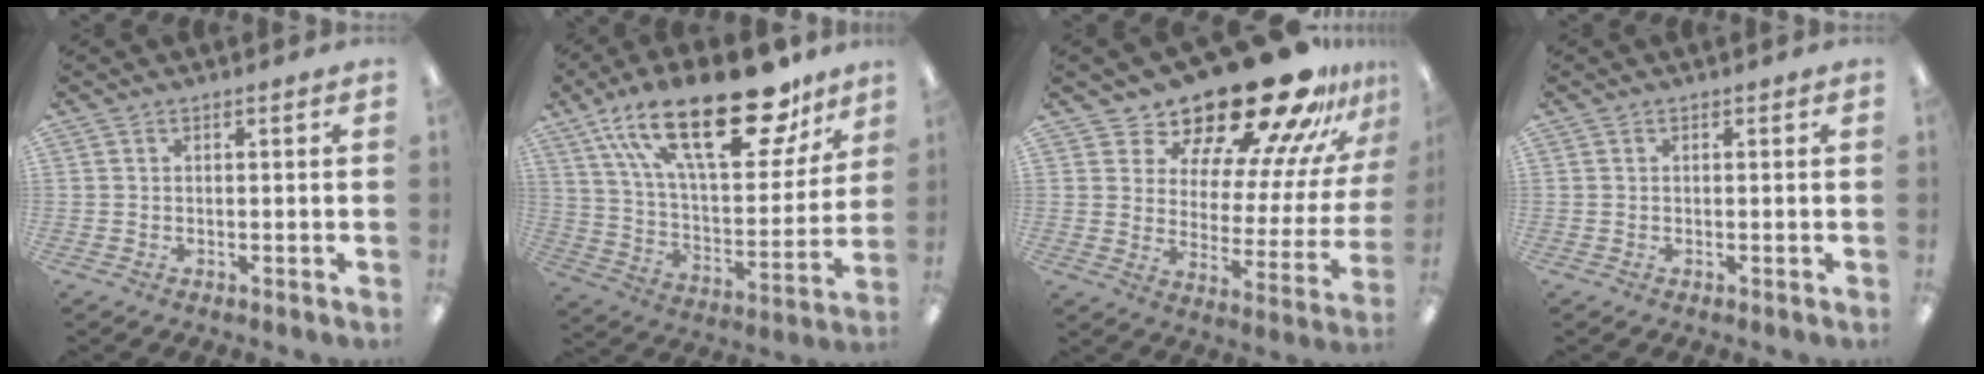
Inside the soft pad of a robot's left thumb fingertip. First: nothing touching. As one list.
[{"total": 30.4, "force": [18.1, 12.8, 20.8], "torque": [-0.342, -0.098, 0.304]}, {"total": 23.2, "force": [20.3, 6.7, 9.1], "torque": [-0.130, -0.162, 0.346]}, {"total": 0.0}]